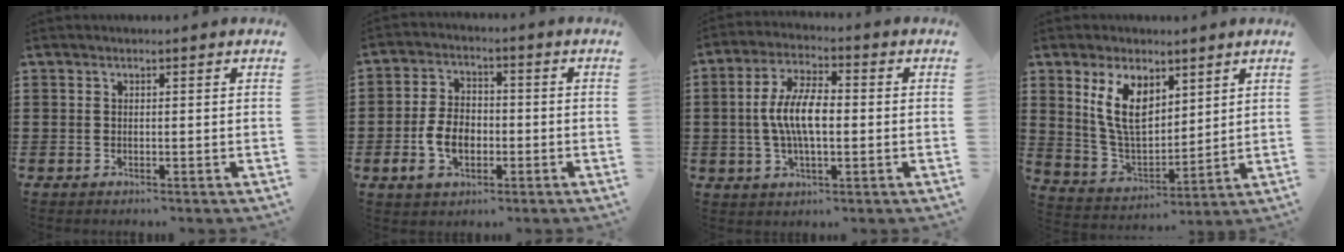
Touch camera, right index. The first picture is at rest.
{"total": 6.4, "force": [-1.9, 4.2, 4.4], "torque": [-0.110, 0.003, -0.042]}
{"total": 8.2, "force": [-0.4, 3.3, 7.5], "torque": [-0.162, -0.001, -0.015]}
{"total": 9.3, "force": [4.3, 5.0, 6.6], "torque": [-0.150, 0.006, 0.081]}